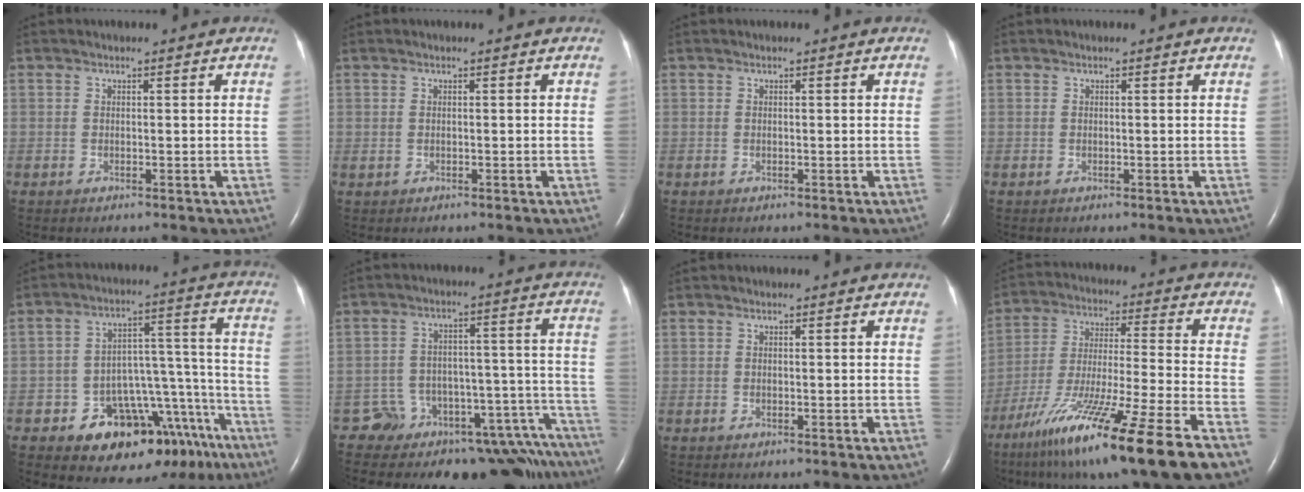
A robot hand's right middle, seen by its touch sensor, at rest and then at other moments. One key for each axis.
{"total": 0.5, "fx": -0.1, "fy": 0.4, "fz": 0.3, "tx": -0.012, "ty": 0.000, "tz": 0.001}
{"total": 0.0}
{"total": 0.0}
{"total": 17.0, "fx": -11.5, "fy": 8.7, "fz": 9.0, "tx": -0.071, "ty": 0.088, "tz": -0.153}
{"total": 15.6, "fx": -14.5, "fy": 5.0, "fz": 3.3, "tx": 0.012, "ty": 0.077, "tz": -0.187}
{"total": 0.0}
{"total": 20.2, "fx": -13.5, "fy": -0.7, "fz": 15.1, "tx": -0.255, "ty": -0.055, "tz": -0.236}